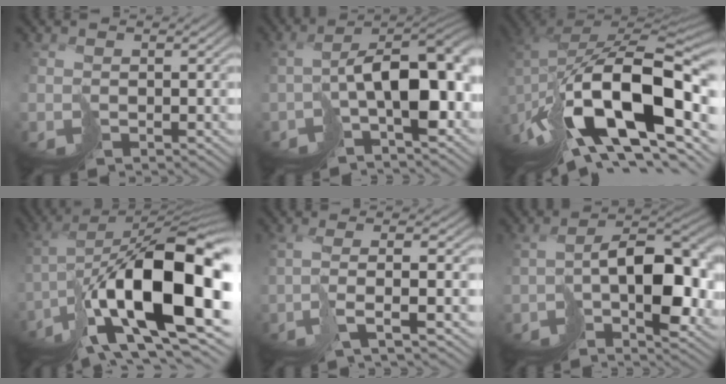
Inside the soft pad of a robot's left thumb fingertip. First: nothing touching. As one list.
[{"total": 11.1, "force": [-2.8, 5.3, 9.4], "torque": [-0.135, -0.008, -0.038]}, {"total": 17.3, "force": [-5.9, 8.0, 14.1], "torque": [-0.282, -0.014, -0.082]}, {"total": 18.1, "force": [-5.2, 6.6, 16.1], "torque": [-0.274, 0.006, -0.082]}, {"total": 4.6, "force": [-1.0, -0.3, 4.5], "torque": [-0.075, 0.006, -0.024]}, {"total": 9.6, "force": [-1.9, 4.9, 8.1], "torque": [-0.120, 0.001, -0.021]}]